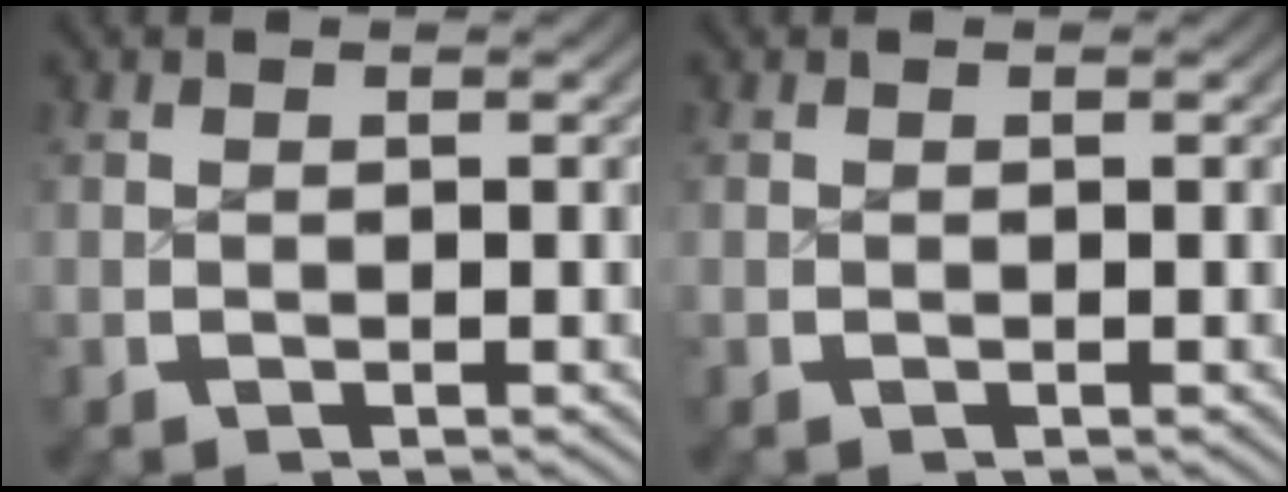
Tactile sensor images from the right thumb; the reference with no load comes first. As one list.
[{"total": 0.0}]